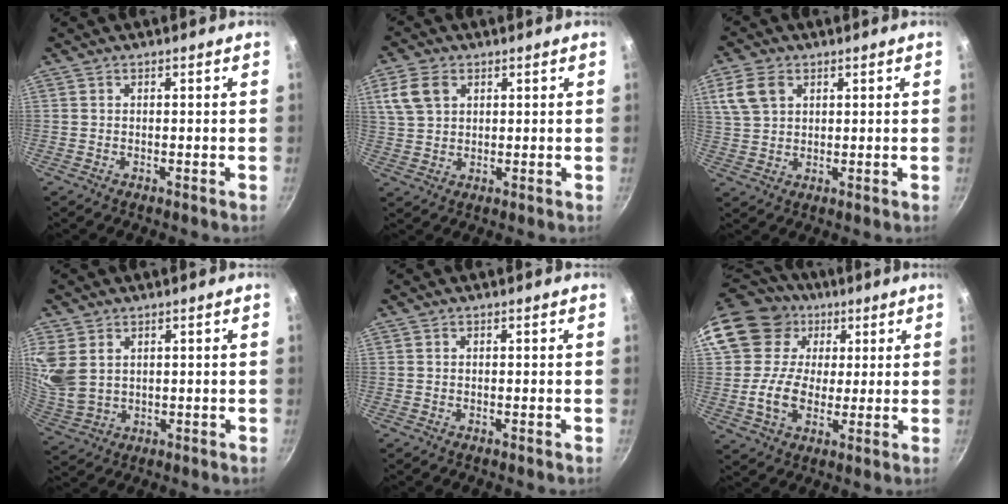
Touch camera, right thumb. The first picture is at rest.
{"total": 5.9, "force": [2.7, 4.0, 3.4], "torque": [-0.063, -0.001, 0.055]}
{"total": 6.2, "force": [2.9, 4.1, 3.5], "torque": [-0.064, -0.002, 0.059]}
{"total": 9.6, "force": [3.4, 6.8, 5.8], "torque": [-0.113, -0.017, 0.080]}
{"total": 0.0}
{"total": 15.7, "force": [4.2, 13.4, 7.0], "torque": [-0.109, 0.005, 0.073]}